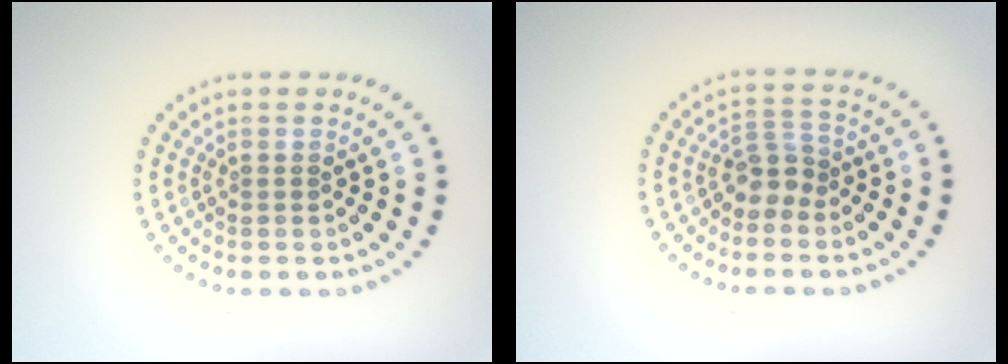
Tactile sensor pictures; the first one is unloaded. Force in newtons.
{"total": 2.2, "press": 1.7, "slide": 1.3}